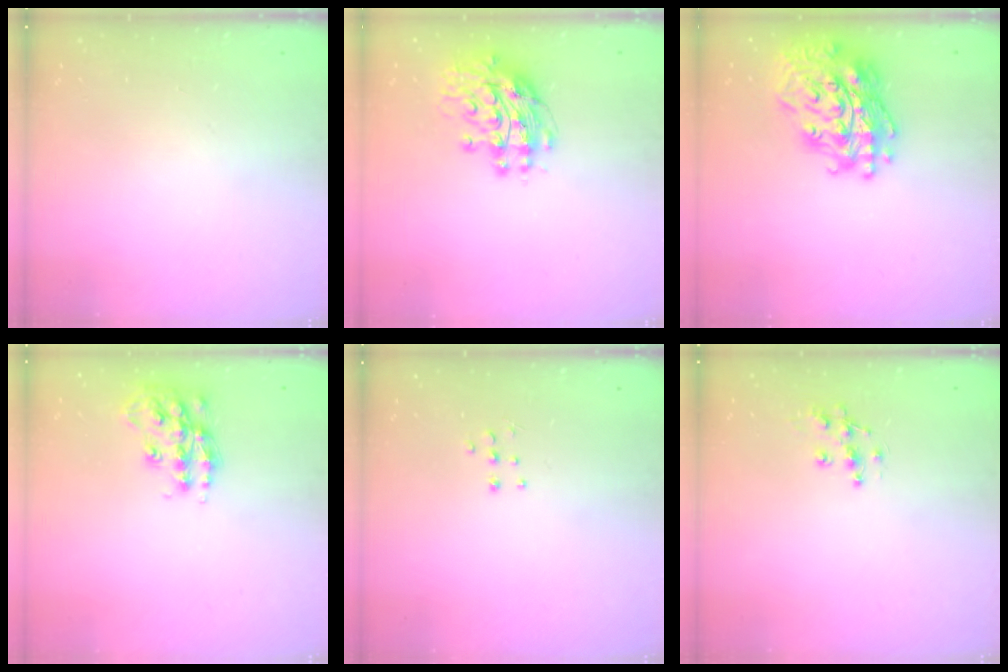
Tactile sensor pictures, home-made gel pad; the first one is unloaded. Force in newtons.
{"total": 12.2, "press": 12.1, "slide": 1.1}
{"total": 23.0, "press": 22.8, "slide": 2.4}
{"total": 15.6, "press": 15.6, "slide": 0.9}
{"total": 4.6, "press": 4.5, "slide": 0.7}
{"total": 8.5, "press": 8.4, "slide": 0.6}